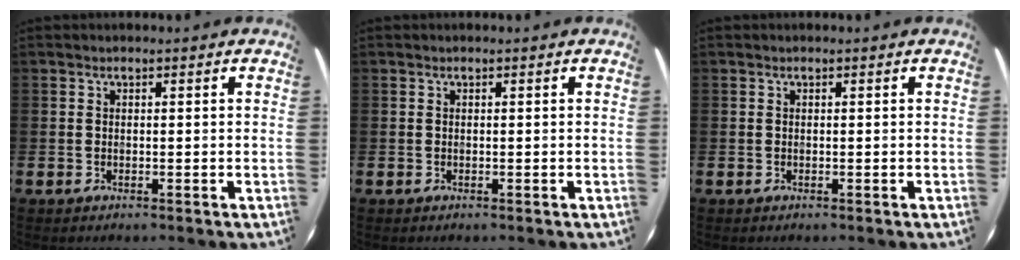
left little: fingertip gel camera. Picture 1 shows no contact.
{"total": 0.0}
{"total": 0.0}